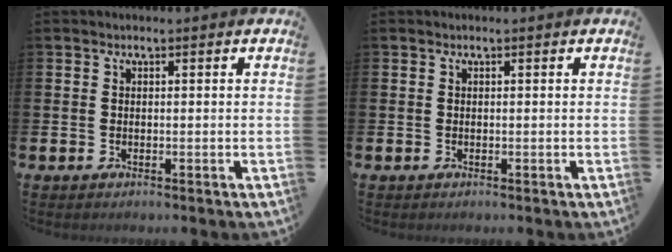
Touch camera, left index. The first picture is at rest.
{"total": 0.0}